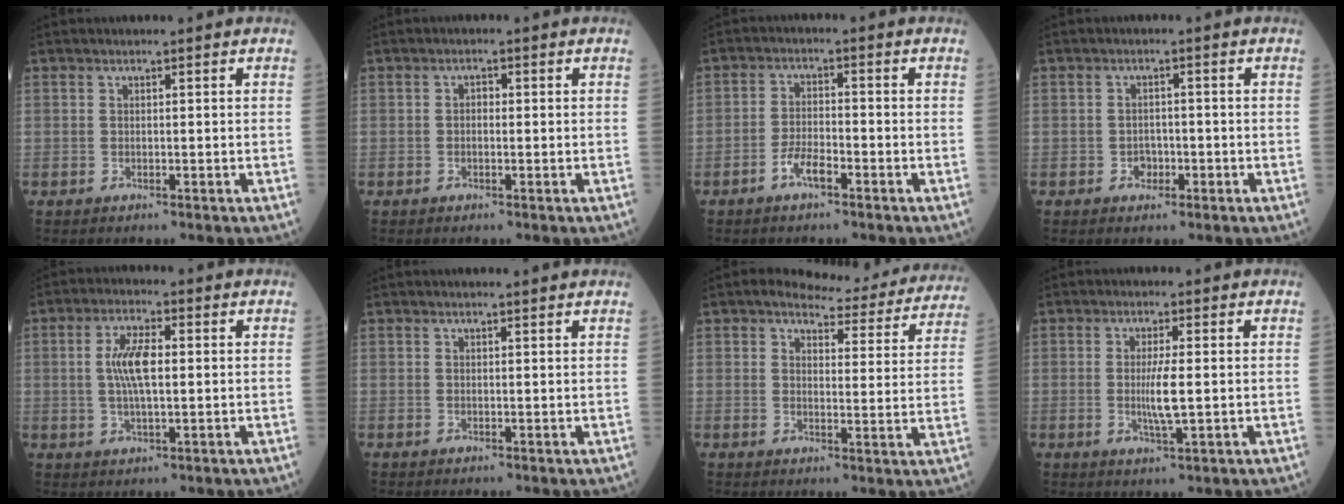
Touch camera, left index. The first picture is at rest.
{"total": 1.1, "force": [-0.1, 0.6, 0.9], "torque": [-0.013, 0.004, -0.003]}
{"total": 3.7, "force": [-2.4, 1.0, 2.7], "torque": [-0.052, 0.002, -0.047]}
{"total": 2.2, "force": [-1.0, 1.7, 1.1], "torque": [-0.012, 0.006, -0.011]}
{"total": 6.4, "force": [0.5, 1.7, 6.2], "torque": [-0.131, 0.006, 0.009]}
{"total": 1.2, "force": [1.2, -0.2, 0.2], "torque": [-0.011, -0.003, 0.014]}
{"total": 14.0, "force": [12.9, 4.0, 3.8], "torque": [-0.024, -0.021, 0.130]}
{"total": 4.0, "force": [-0.2, 0.4, 4.0], "torque": [-0.077, -0.005, -0.001]}